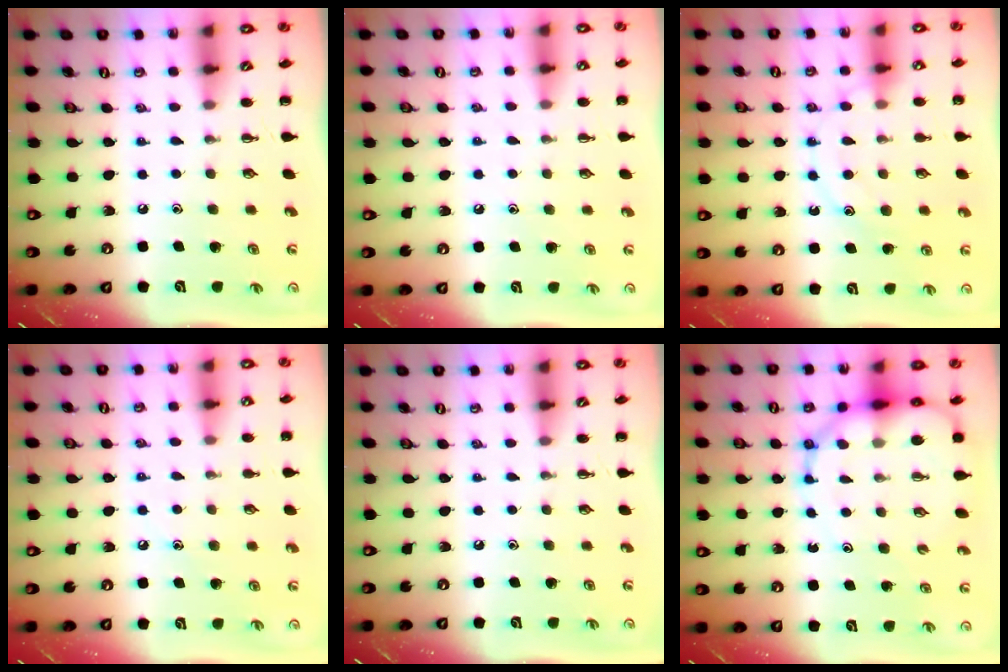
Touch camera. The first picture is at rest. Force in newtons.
{"total": 6.0, "press": 5.8, "slide": 1.6}
{"total": 12.4, "press": 12.4, "slide": 0.6}
{"total": 7.0, "press": 6.7, "slide": 2.2}
{"total": 0.0}
{"total": 13.1, "press": 12.5, "slide": 3.7}